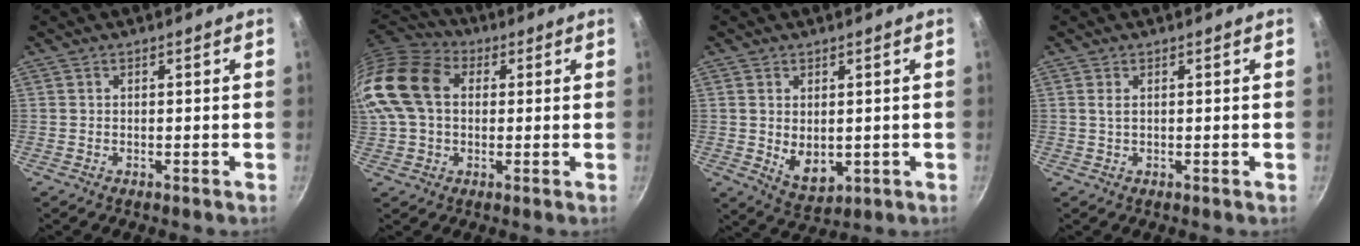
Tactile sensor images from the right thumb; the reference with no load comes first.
{"total": 16.8, "force": [2.4, 12.1, 11.4], "torque": [-0.214, 0.030, 0.028]}
{"total": 6.3, "force": [0.2, 4.1, 4.8], "torque": [-0.071, -0.019, 0.017]}
{"total": 1.2, "force": [0.3, 0.3, 1.1], "torque": [-0.021, -0.001, 0.005]}